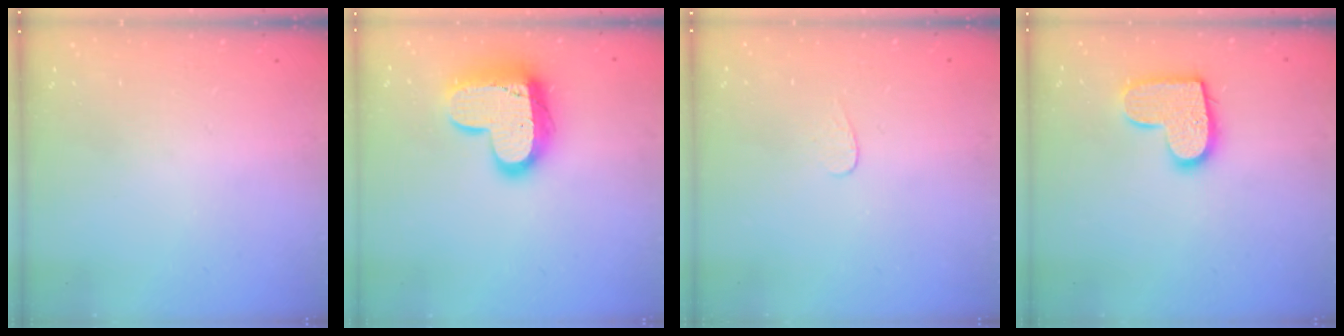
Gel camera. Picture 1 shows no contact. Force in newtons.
{"total": 19.0, "press": 19.0, "slide": 1.5}
{"total": 3.1, "press": 3.0, "slide": 0.3}
{"total": 12.7, "press": 12.7, "slide": 0.7}